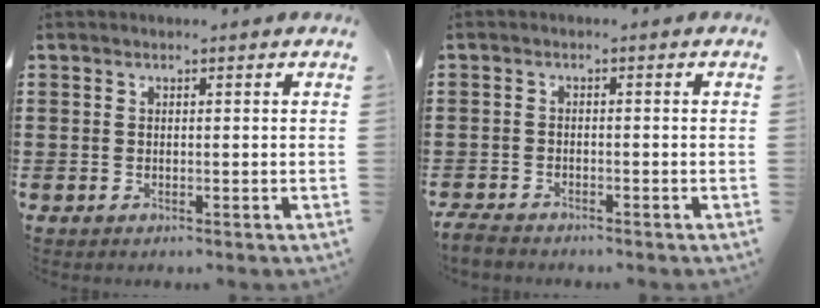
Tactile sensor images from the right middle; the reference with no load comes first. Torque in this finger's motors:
{"motor_torque": [0.97, -0.29, 0.32, 0.13]}